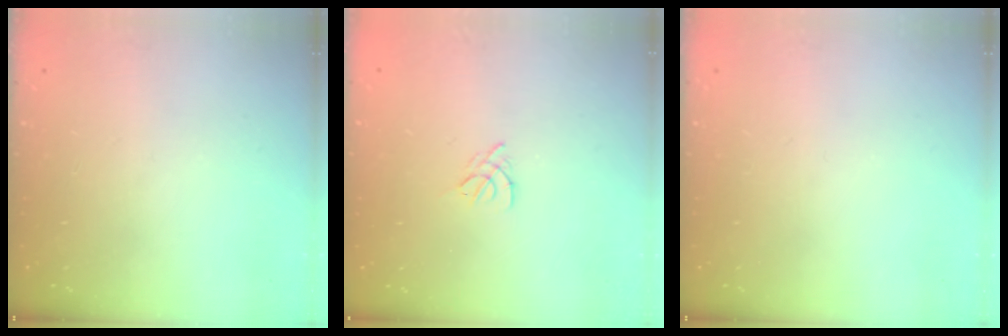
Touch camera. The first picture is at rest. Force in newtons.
{"total": 2.5, "press": 2.4, "slide": 0.6}
{"total": 0.0}